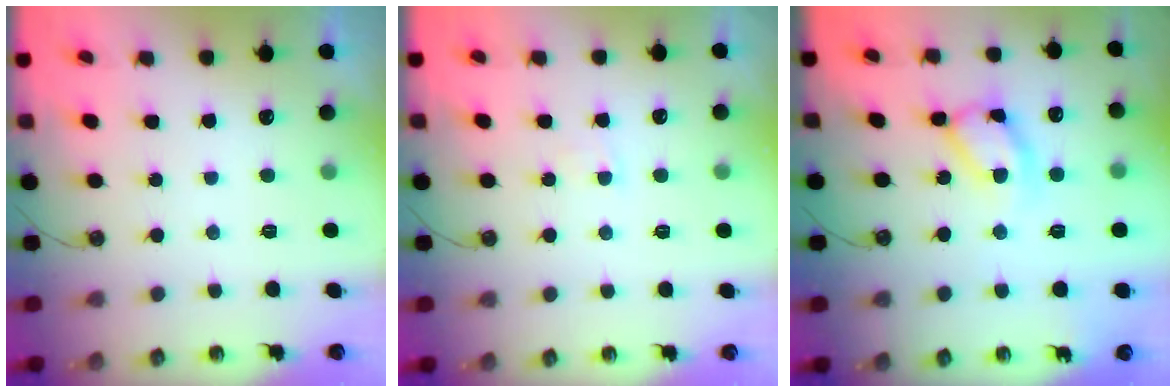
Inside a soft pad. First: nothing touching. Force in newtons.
{"total": 3.0, "press": 3.0, "slide": 0.4}
{"total": 12.9, "press": 12.8, "slide": 1.4}